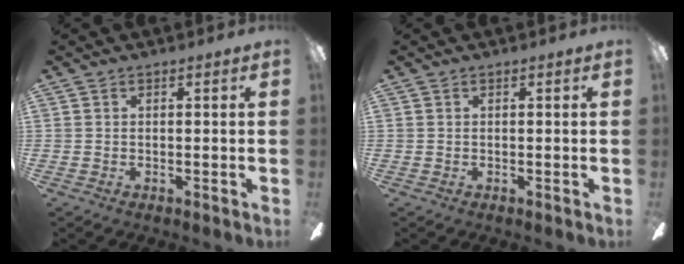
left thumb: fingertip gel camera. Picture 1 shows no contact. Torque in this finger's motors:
{"motor_torque": [-0.04, 0.00, -0.10, 0.03, 0.00]}